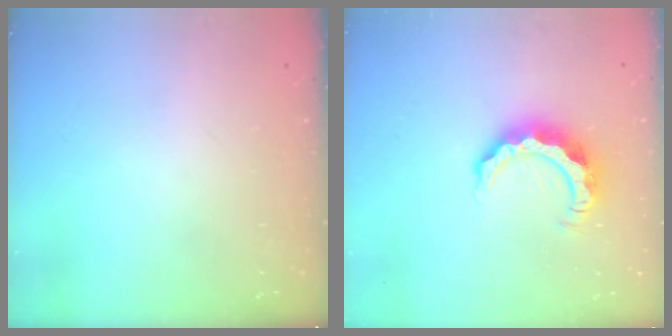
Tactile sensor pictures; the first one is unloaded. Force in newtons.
{"total": 9.2, "press": 9.1, "slide": 1.0}